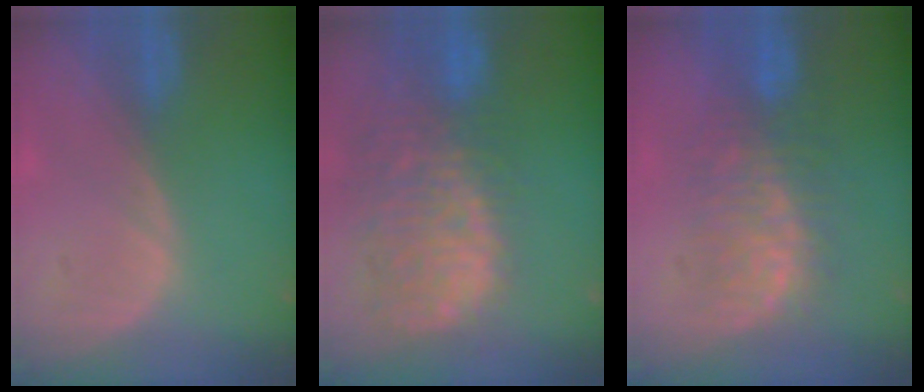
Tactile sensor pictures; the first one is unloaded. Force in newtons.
{"total": 14.1, "press": 11.6, "slide": 8.1}
{"total": 7.7, "press": 7.6, "slide": 1.4}